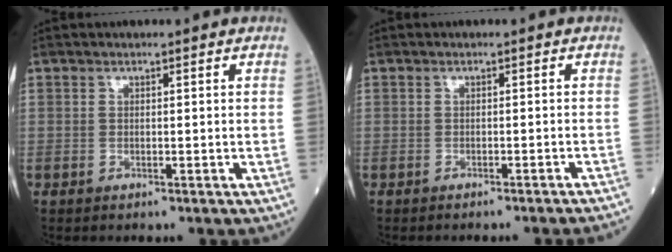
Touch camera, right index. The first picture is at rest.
{"total": 6.2, "force": [-5.7, -1.2, 2.0], "torque": [-0.008, -0.017, -0.067]}